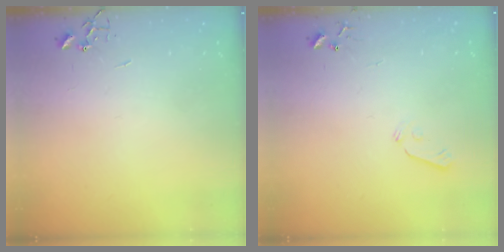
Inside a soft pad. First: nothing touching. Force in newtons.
{"total": 5.8, "press": 5.8, "slide": 0.5}